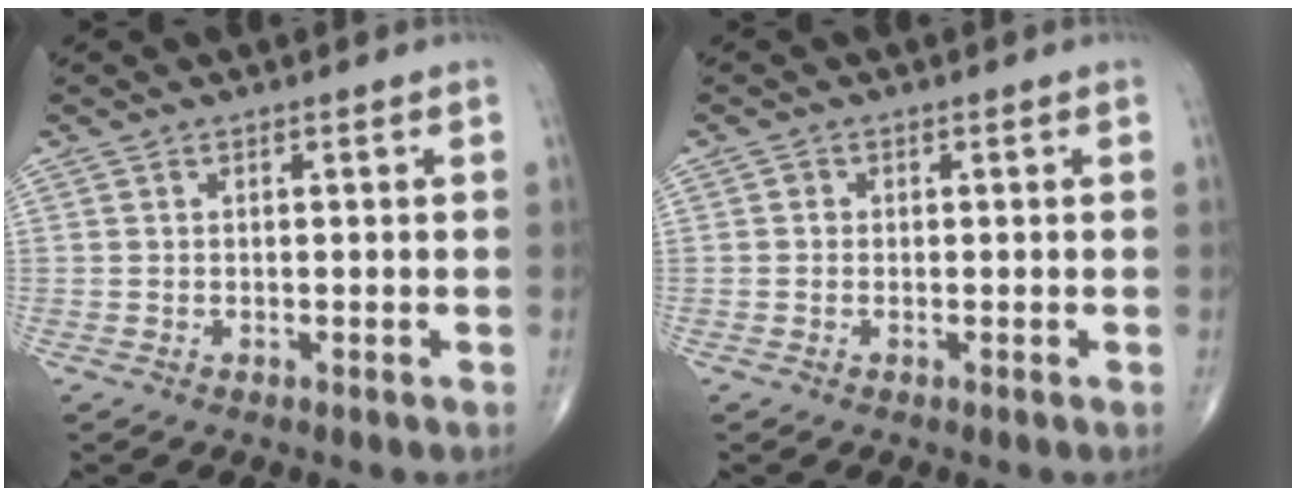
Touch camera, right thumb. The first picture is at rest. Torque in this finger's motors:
{"motor_torque": [0.03, 0.23, 0.23, 0.03, -0.06]}